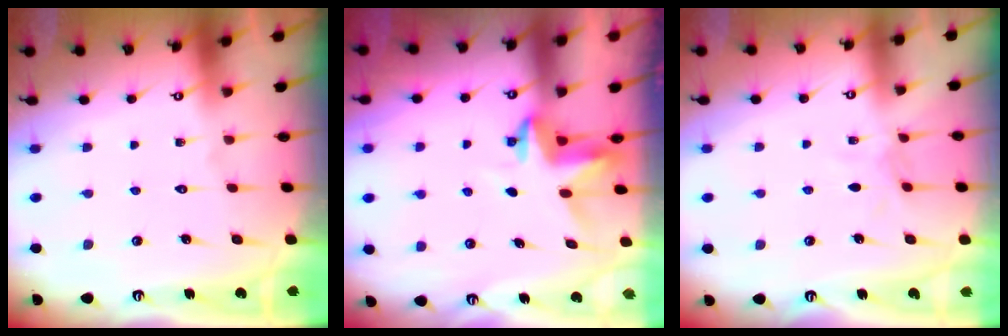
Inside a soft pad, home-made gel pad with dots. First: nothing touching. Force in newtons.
{"total": 3.9, "press": 3.9, "slide": 0.4}
{"total": 3.8, "press": 3.7, "slide": 0.5}